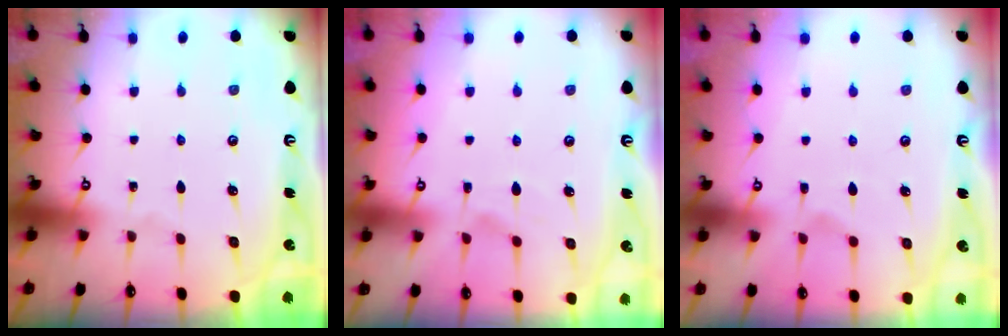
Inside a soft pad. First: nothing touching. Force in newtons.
{"total": 2.5, "press": 2.2, "slide": 1.2}
{"total": 2.7, "press": 2.4, "slide": 1.2}